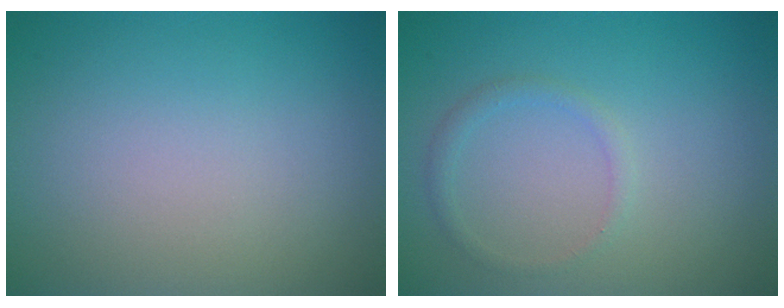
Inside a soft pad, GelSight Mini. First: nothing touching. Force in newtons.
{"total": 1.1, "press": 1.1, "slide": 0.1}